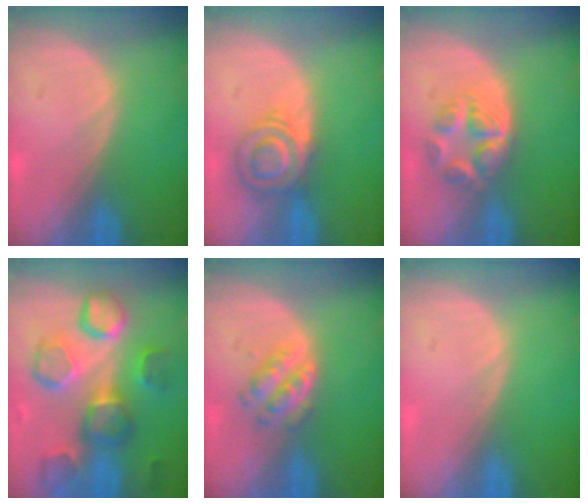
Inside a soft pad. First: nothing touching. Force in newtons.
{"total": 5.9, "press": 5.8, "slide": 0.8}
{"total": 6.3, "press": 5.3, "slide": 3.4}
{"total": 9.9, "press": 9.8, "slide": 1.6}
{"total": 4.3, "press": 4.1, "slide": 1.2}
{"total": 0.0}